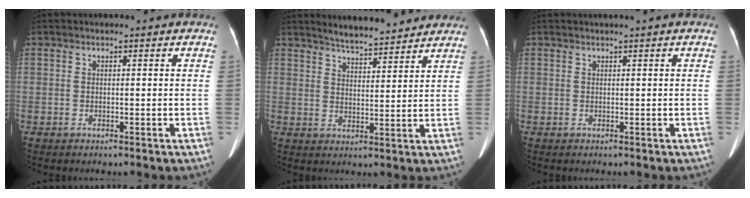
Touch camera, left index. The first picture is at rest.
{"total": 8.7, "force": [8.2, 1.2, 2.8], "torque": [-0.047, 0.012, 0.119]}
{"total": 0.9, "force": [0.6, -0.2, 0.6], "torque": [-0.012, 0.005, 0.016]}